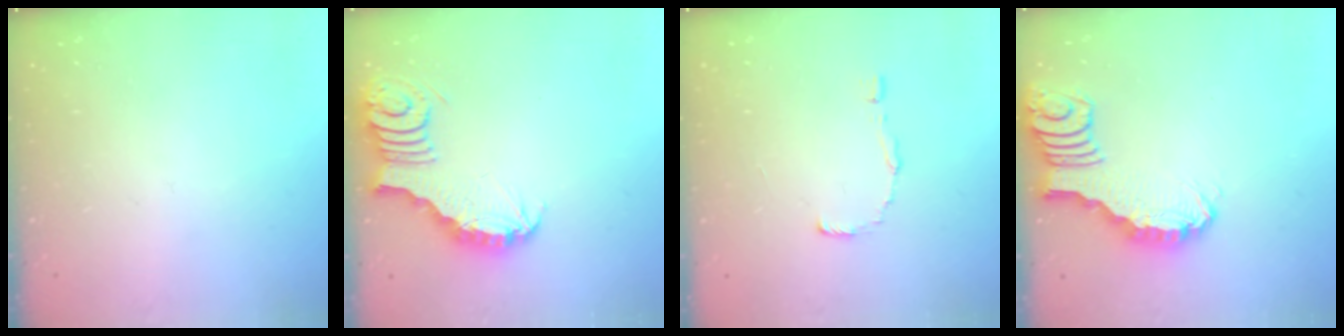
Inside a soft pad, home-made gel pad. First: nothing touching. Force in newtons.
{"total": 3.8, "press": 3.7, "slide": 0.6}
{"total": 3.3, "press": 3.2, "slide": 0.3}
{"total": 2.8, "press": 2.7, "slide": 0.4}